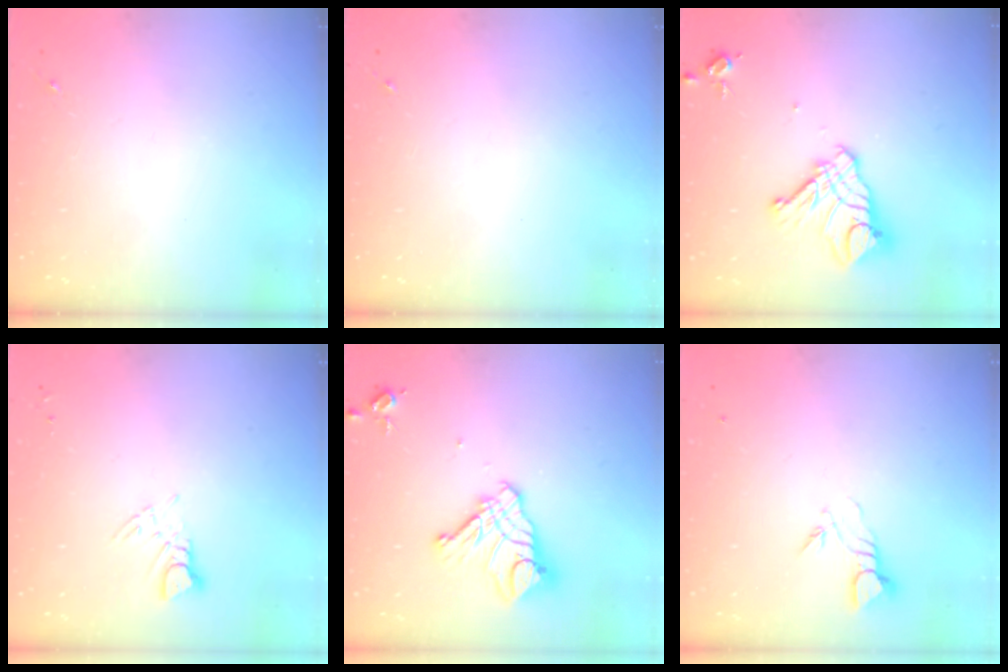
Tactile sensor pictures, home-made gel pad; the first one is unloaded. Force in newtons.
{"total": 0.0}
{"total": 14.6, "press": 14.6, "slide": 1.5}
{"total": 3.9, "press": 3.9, "slide": 0.4}
{"total": 14.6, "press": 14.6, "slide": 1.5}
{"total": 3.9, "press": 3.9, "slide": 0.3}